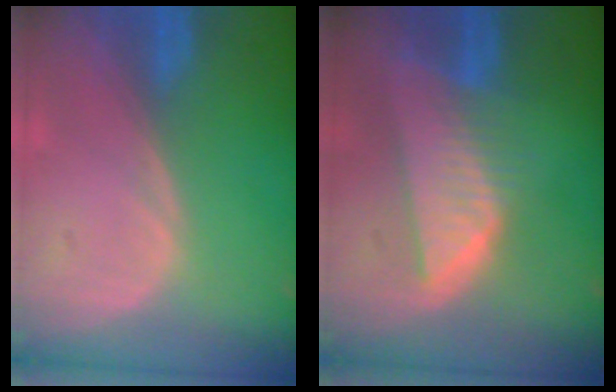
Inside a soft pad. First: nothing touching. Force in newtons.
{"total": 8.4, "press": 7.4, "slide": 3.9}